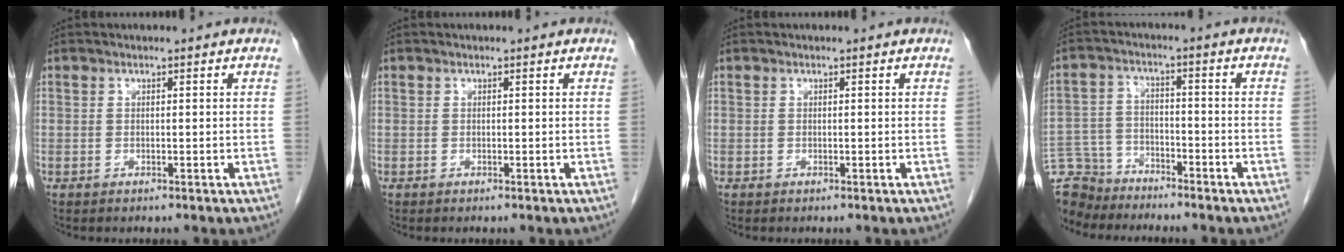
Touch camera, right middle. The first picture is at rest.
{"total": 0.0}
{"total": 0.0}
{"total": 9.7, "force": [-8.9, 3.8, 0.2], "torque": [-0.018, 0.011, -0.169]}